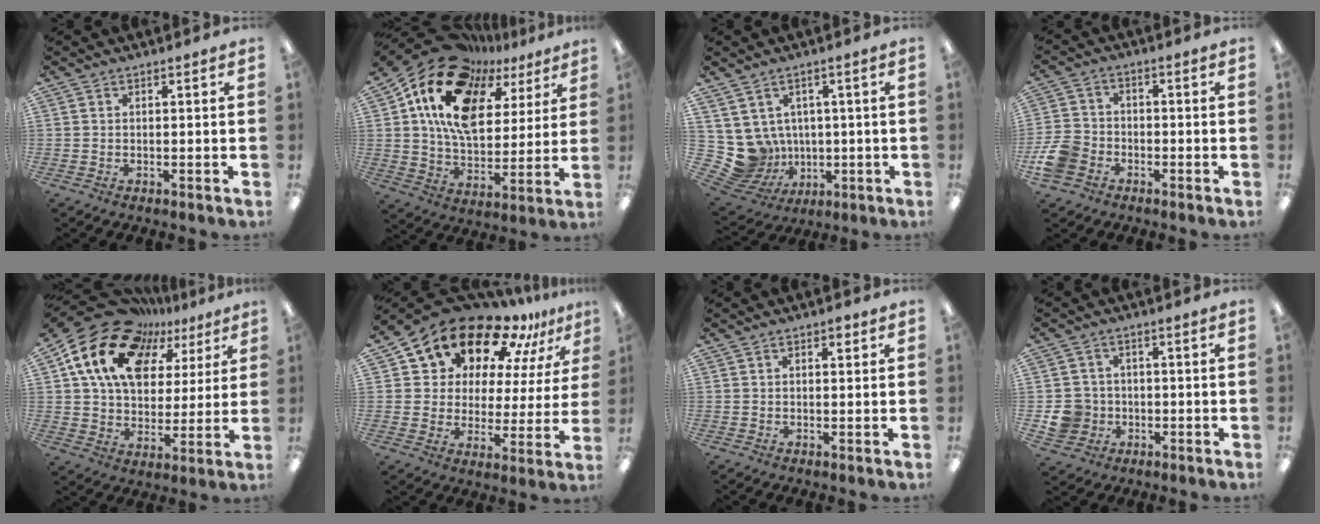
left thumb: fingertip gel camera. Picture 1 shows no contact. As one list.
[{"total": 18.9, "force": [10.4, 11.5, 10.9], "torque": [-0.218, -0.050, 0.185]}, {"total": 8.5, "force": [1.1, 8.3, 1.9], "torque": [-0.090, -0.020, 0.032]}, {"total": 7.4, "force": [-3.6, 5.5, 3.4], "torque": [-0.082, 0.021, -0.069]}, {"total": 20.3, "force": [11.7, 13.5, 9.6], "torque": [-0.194, -0.058, 0.210]}, {"total": 17.1, "force": [12.6, 9.8, 6.0], "torque": [-0.118, -0.093, 0.222]}, {"total": 2.1, "force": [0.8, 1.2, 1.5], "torque": [-0.014, -0.001, 0.009]}, {"total": 7.0, "force": [-1.4, 6.5, 2.0], "torque": [-0.047, 0.018, -0.021]}]